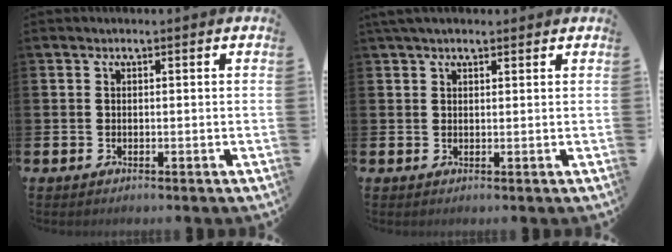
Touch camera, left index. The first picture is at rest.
{"total": 2.4, "force": [2.0, 0.8, 1.0], "torque": [-0.024, 0.005, 0.037]}